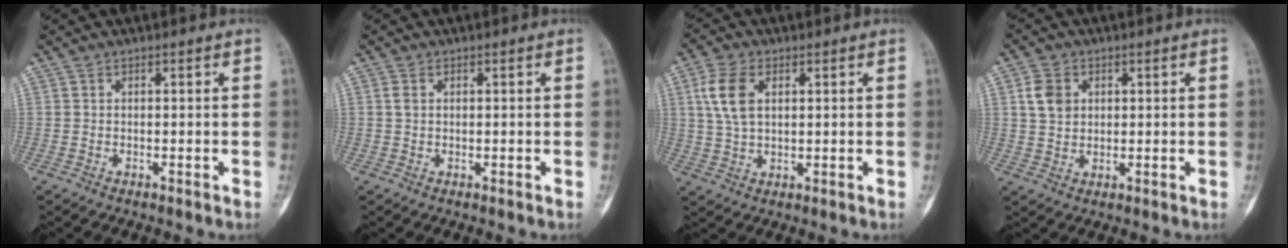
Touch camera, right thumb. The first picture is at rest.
{"total": 1.0, "force": [0.2, 0.8, 0.6], "torque": [-0.006, 0.002, 0.004]}
{"total": 7.4, "force": [2.1, 4.4, 5.5], "torque": [-0.112, 0.003, 0.042]}
{"total": 5.5, "force": [1.7, 4.3, 3.0], "torque": [-0.043, -0.004, 0.032]}